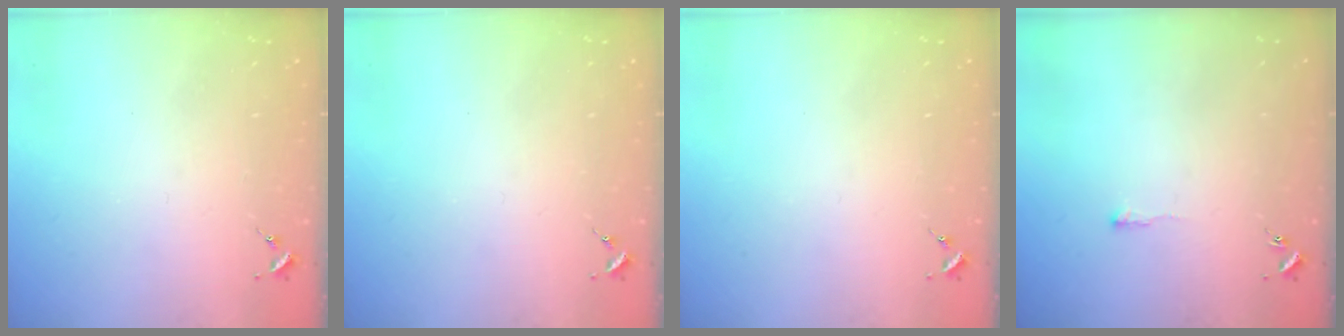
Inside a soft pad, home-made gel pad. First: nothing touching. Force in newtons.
{"total": 0.0}
{"total": 0.0}
{"total": 2.1, "press": 2.1, "slide": 0.4}